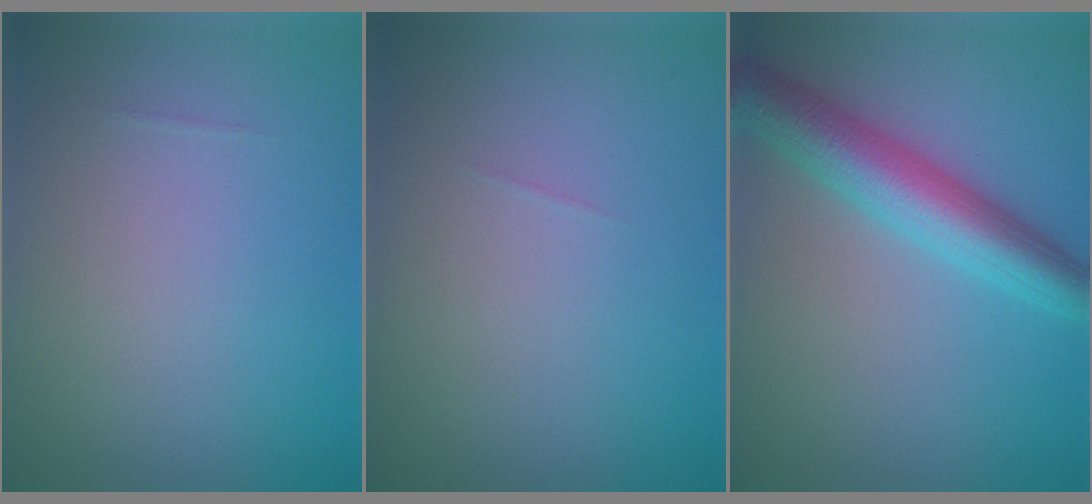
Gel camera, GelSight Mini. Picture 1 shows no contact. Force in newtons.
{"total": 0.0}
{"total": 6.4, "press": 6.4, "slide": 0.2}